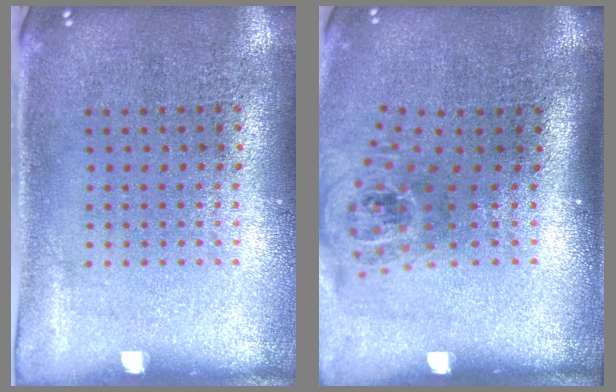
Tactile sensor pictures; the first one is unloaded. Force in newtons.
{"total": 1.7, "press": 1.2, "slide": 1.2}